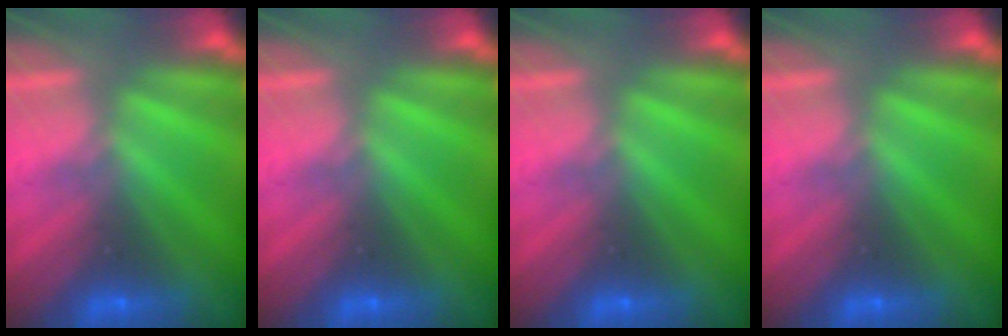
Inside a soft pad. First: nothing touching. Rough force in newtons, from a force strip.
{"total": 0.0}
{"total": 0.0}
{"total": 0.0}